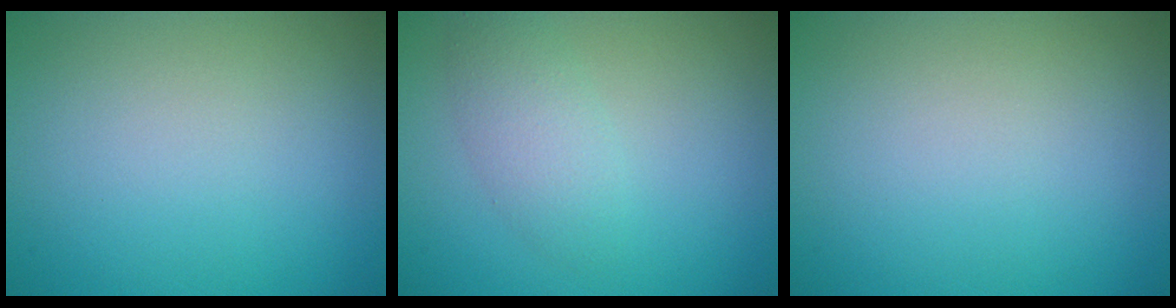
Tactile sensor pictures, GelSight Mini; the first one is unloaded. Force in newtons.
{"total": 2.5, "press": 2.5, "slide": 0.0}
{"total": 0.0}